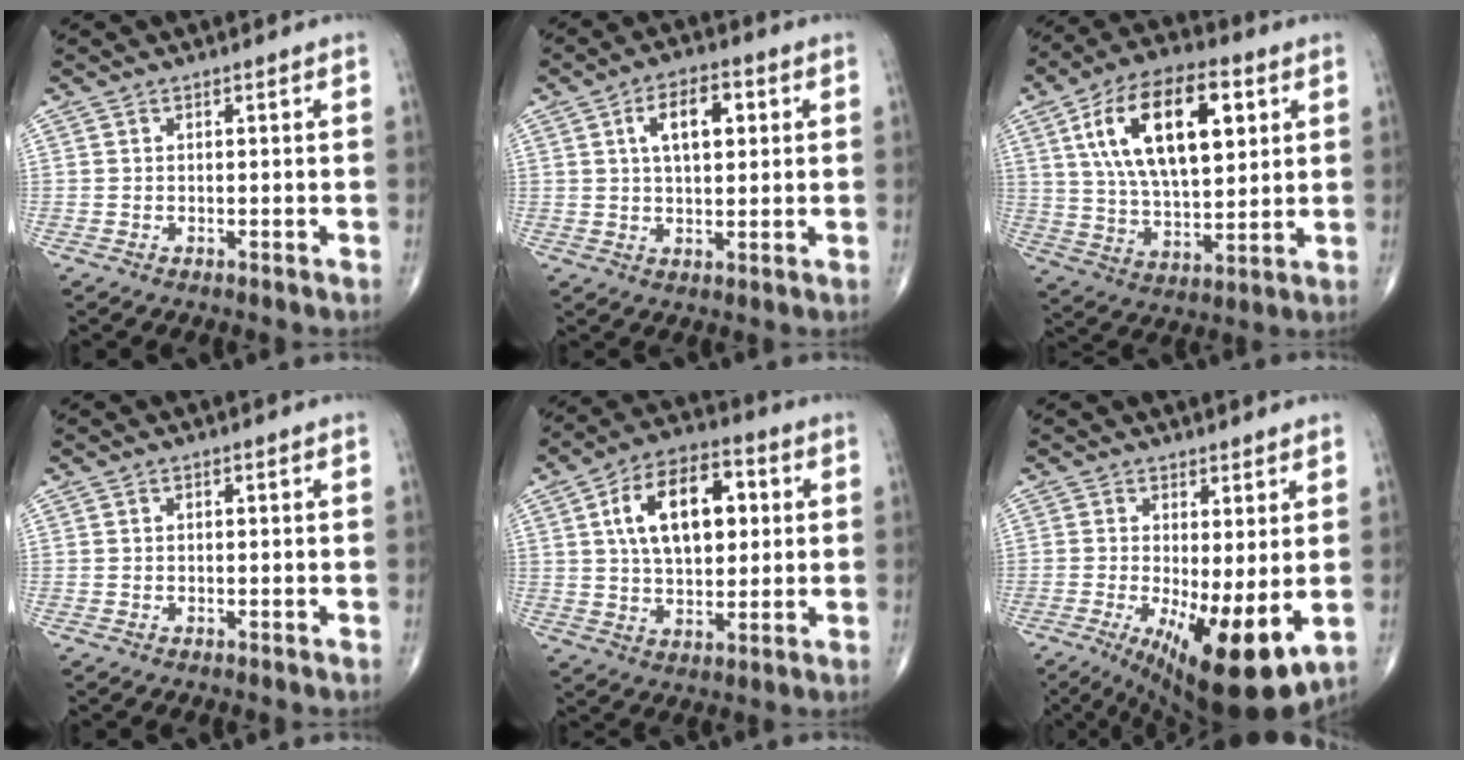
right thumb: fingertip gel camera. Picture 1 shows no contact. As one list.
[{"total": 8.5, "force": [2.4, 4.4, 6.9], "torque": [-0.098, 0.005, 0.037]}, {"total": 21.1, "force": [6.8, 10.2, 17.2], "torque": [-0.279, -0.008, 0.117]}, {"total": 0.0}, {"total": 16.0, "force": [3.7, 9.0, 12.8], "torque": [-0.189, 0.008, 0.059]}, {"total": 13.4, "force": [-2.4, 4.2, 12.5], "torque": [-0.197, -0.027, -0.020]}]